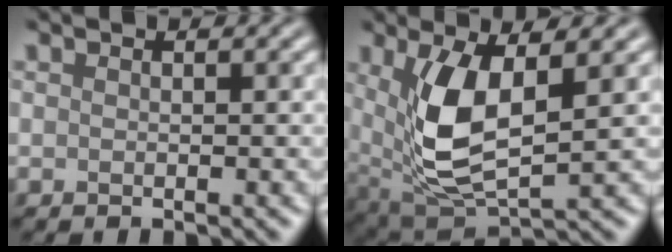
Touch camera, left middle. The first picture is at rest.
{"total": 7.0, "force": [1.2, 3.0, 6.2], "torque": [-0.143, -0.016, 0.034]}